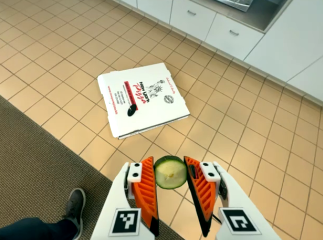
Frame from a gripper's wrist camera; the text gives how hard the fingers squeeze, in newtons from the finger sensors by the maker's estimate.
{"total": 7.9, "left": 7.7, "right": 8.2}